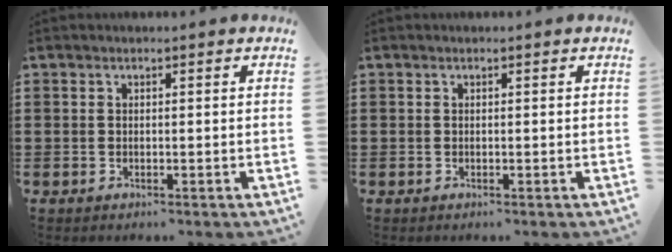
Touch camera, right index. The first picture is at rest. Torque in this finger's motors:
{"motor_torque": [0.01, 0.02, 0.00, 0.00]}